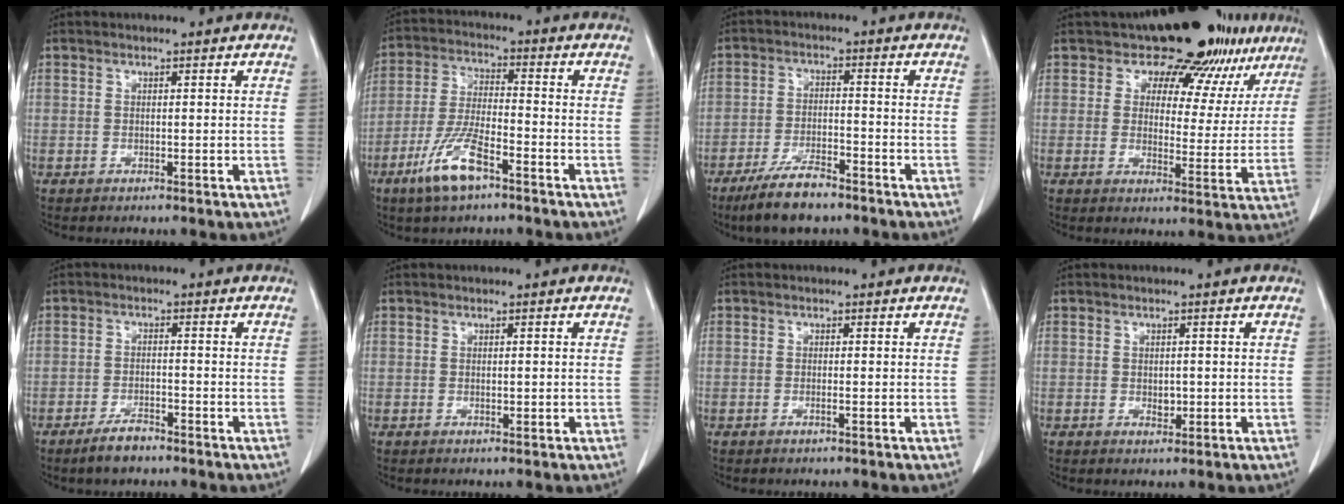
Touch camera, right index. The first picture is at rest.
{"total": 9.2, "force": [-5.4, 2.1, 7.1], "torque": [-0.151, -0.012, -0.103]}
{"total": 7.9, "force": [-6.0, 2.0, 4.8], "torque": [-0.094, -0.013, -0.108]}
{"total": 13.5, "force": [10.8, 5.9, 5.5], "torque": [-0.044, -0.014, 0.110]}
{"total": 3.7, "force": [-2.9, 1.2, 2.0], "torque": [-0.043, -0.001, -0.050]}
{"total": 0.7, "force": [0.0, 0.3, 0.6], "torque": [-0.011, -0.003, 0.002]}
{"total": 0.5, "force": [-0.2, -0.1, 0.5], "torque": [-0.010, -0.001, -0.004]}
{"total": 1.4, "force": [-0.1, 1.0, 1.1], "torque": [-0.016, -0.001, 0.001]}